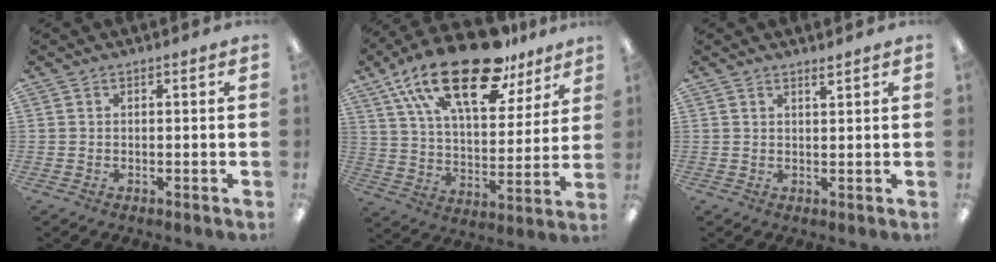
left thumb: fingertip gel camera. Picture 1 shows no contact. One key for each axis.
{"total": 25.0, "fx": 16.4, "fy": 10.4, "fz": 15.8, "tx": -0.280, "ty": -0.087, "tz": 0.281}
{"total": 1.6, "fx": 1.5, "fy": 0.0, "fz": 0.6, "tx": -0.014, "ty": -0.003, "tz": 0.027}